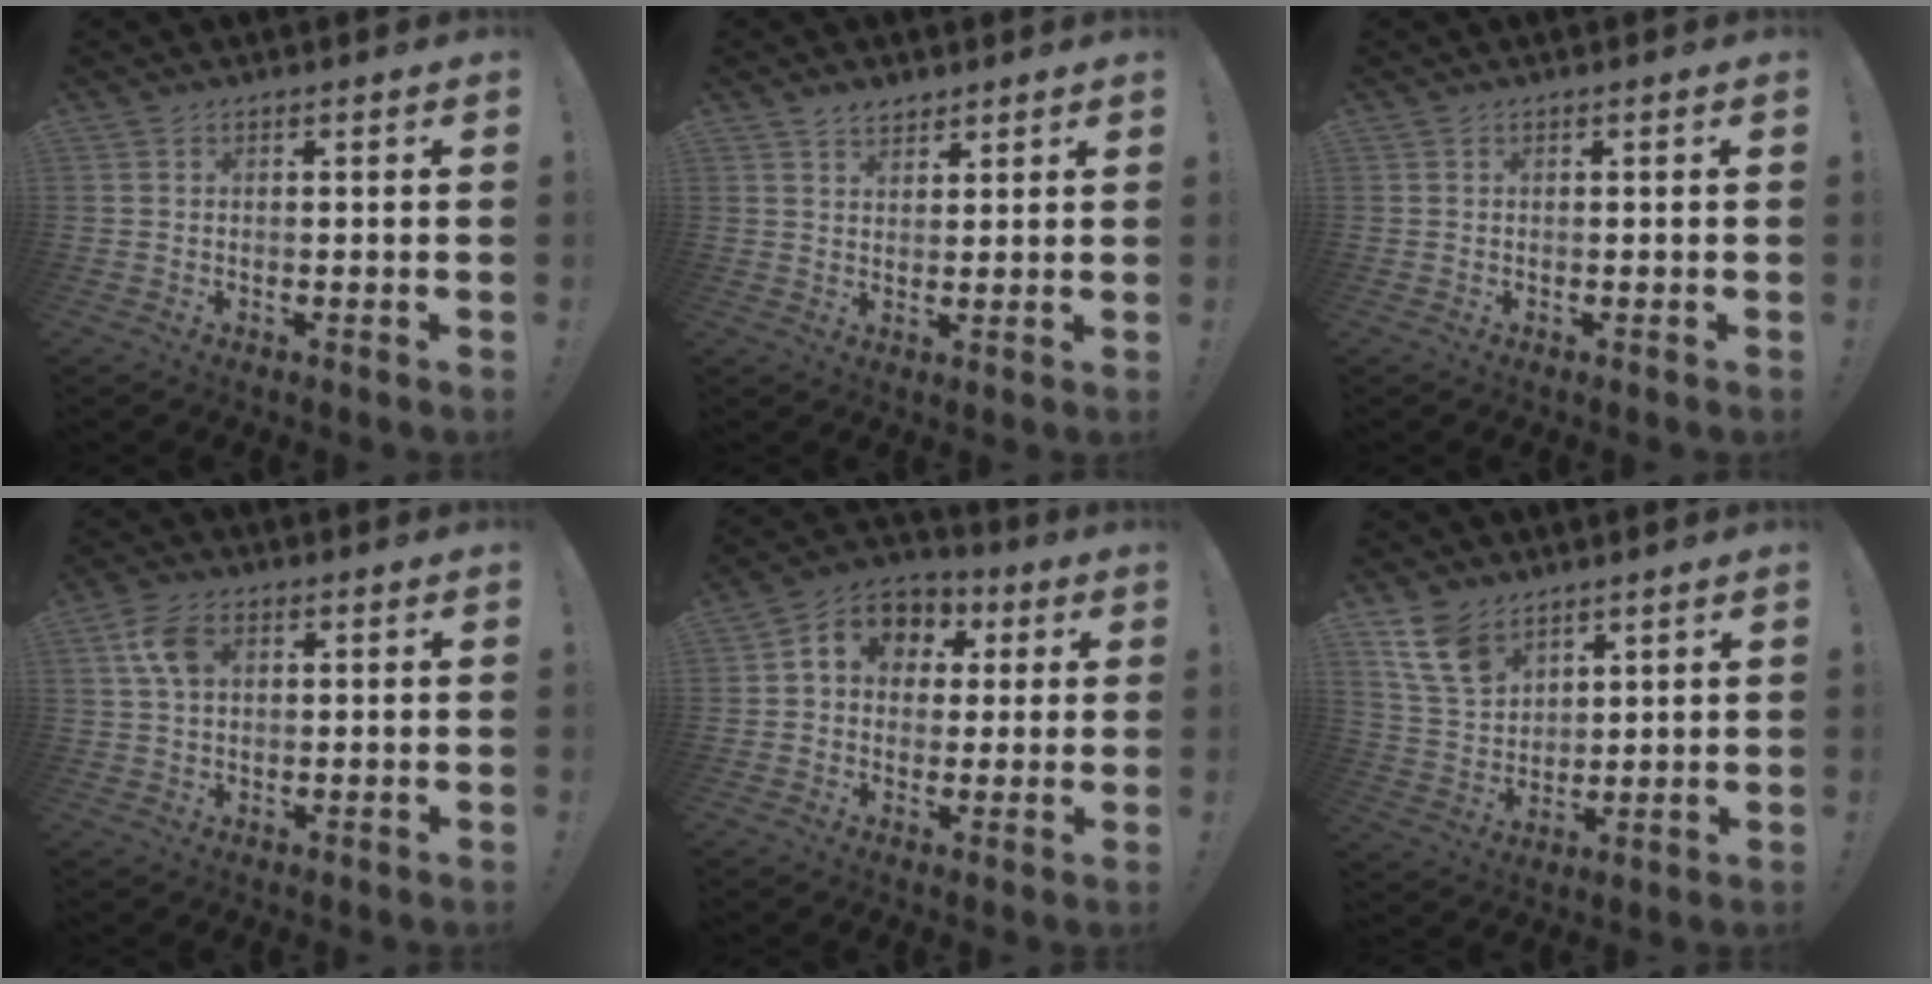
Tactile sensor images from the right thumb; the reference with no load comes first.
{"total": 4.2, "force": [3.5, 2.2, 1.0], "torque": [-0.008, -0.017, 0.063]}
{"total": 0.0}
{"total": 7.6, "force": [2.2, 4.8, 5.4], "torque": [-0.111, 0.011, 0.046]}
{"total": 8.5, "force": [1.7, 7.5, 3.8], "torque": [-0.049, -0.006, 0.036]}
{"total": 12.2, "force": [7.8, 7.7, 5.4], "torque": [-0.110, -0.033, 0.157]}